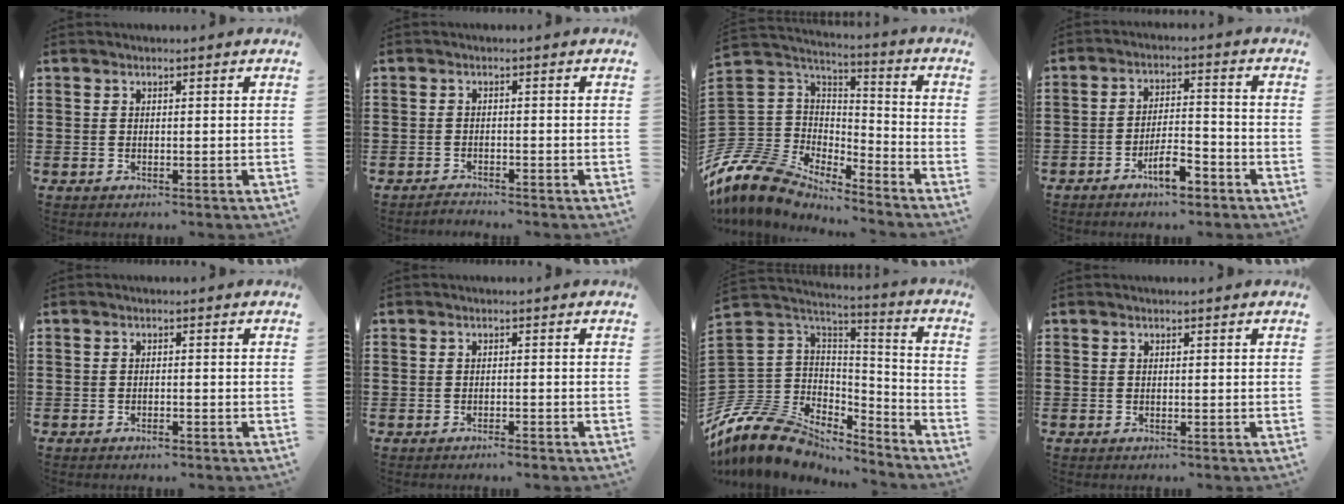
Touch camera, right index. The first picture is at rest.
{"total": 1.3, "force": [-1.3, 0.1, -0.1], "torque": [-0.002, 0.005, -0.028]}
{"total": 10.3, "force": [-8.9, 4.7, 2.1], "torque": [-0.096, -0.003, -0.188]}
{"total": 5.9, "force": [-3.8, 1.7, 4.1], "torque": [-0.081, 0.008, -0.072]}
{"total": 0.9, "force": [-0.7, 0.1, 0.5], "torque": [-0.013, -0.005, -0.013]}
{"total": 1.0, "force": [-0.9, 0.1, 0.3], "torque": [-0.010, -0.002, -0.018]}
{"total": 12.6, "force": [-8.8, 8.0, 4.2], "torque": [-0.126, 0.015, -0.166]}
{"total": 0.0}